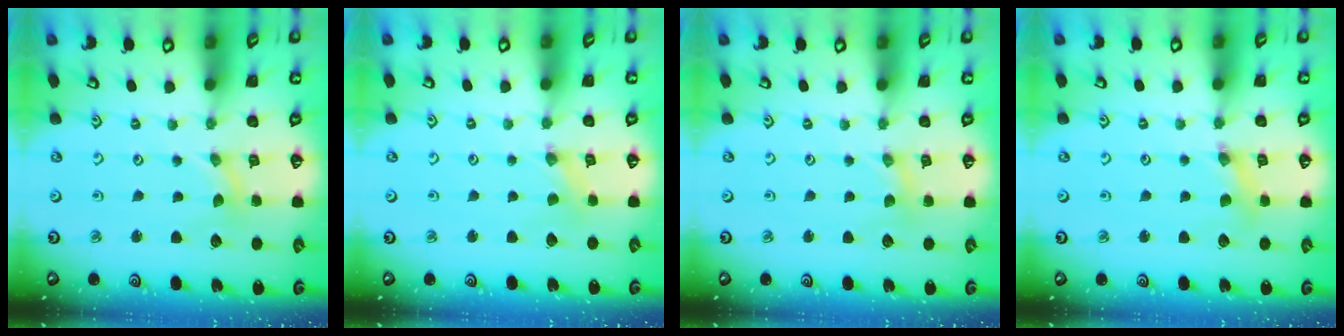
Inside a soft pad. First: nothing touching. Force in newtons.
{"total": 0.0}
{"total": 0.6, "press": 0.6, "slide": 0.2}
{"total": 2.5, "press": 2.5, "slide": 0.3}